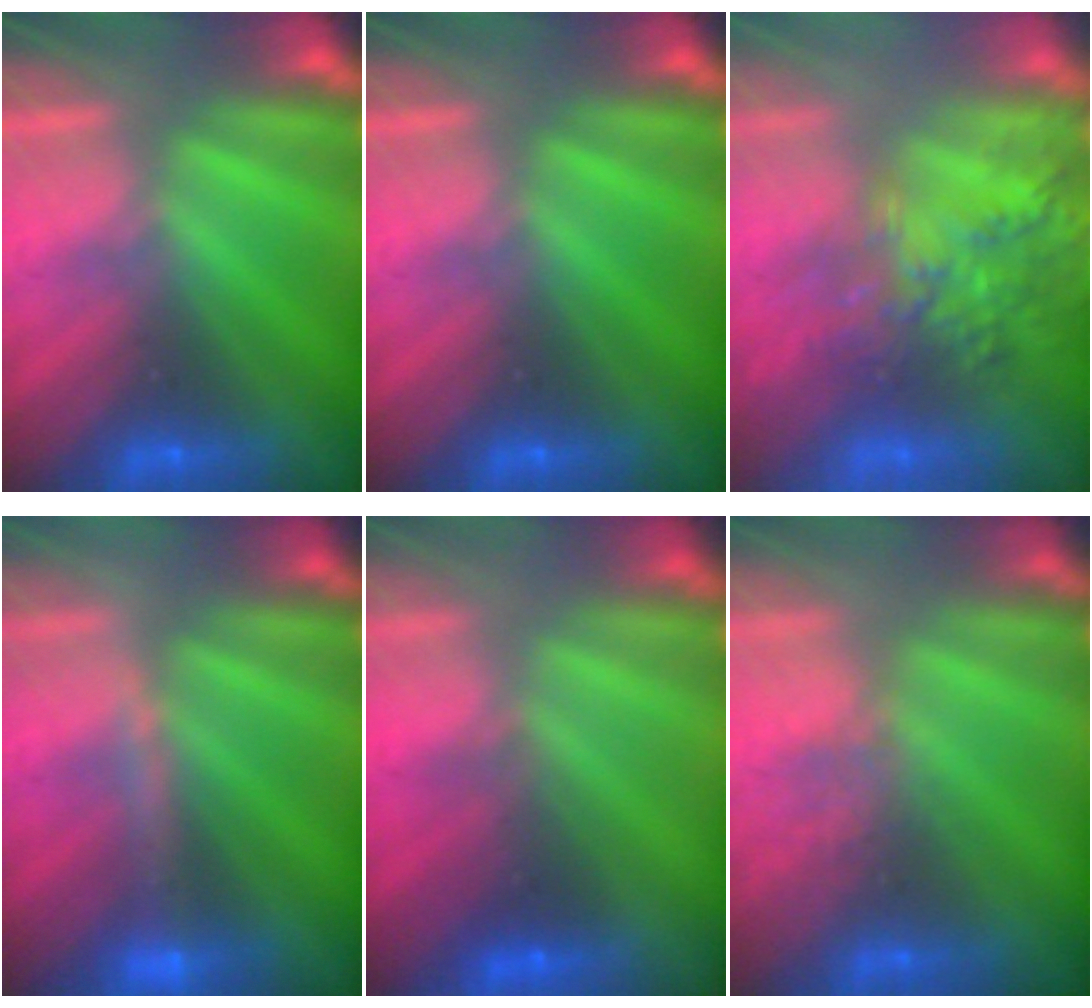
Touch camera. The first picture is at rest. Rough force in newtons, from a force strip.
{"total": 0.0}
{"total": 9.4}
{"total": 3.8}
{"total": 1.8}
{"total": 2.4}